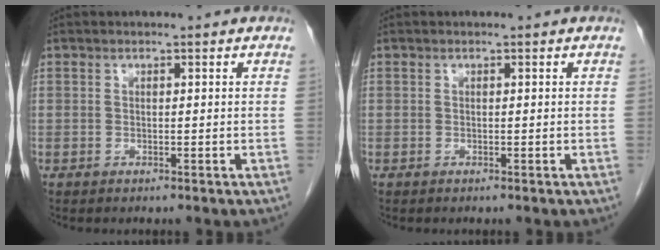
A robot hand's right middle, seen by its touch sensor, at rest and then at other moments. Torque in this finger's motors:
{"motor_torque": [-0.02, 0.05, -0.02, -0.01]}